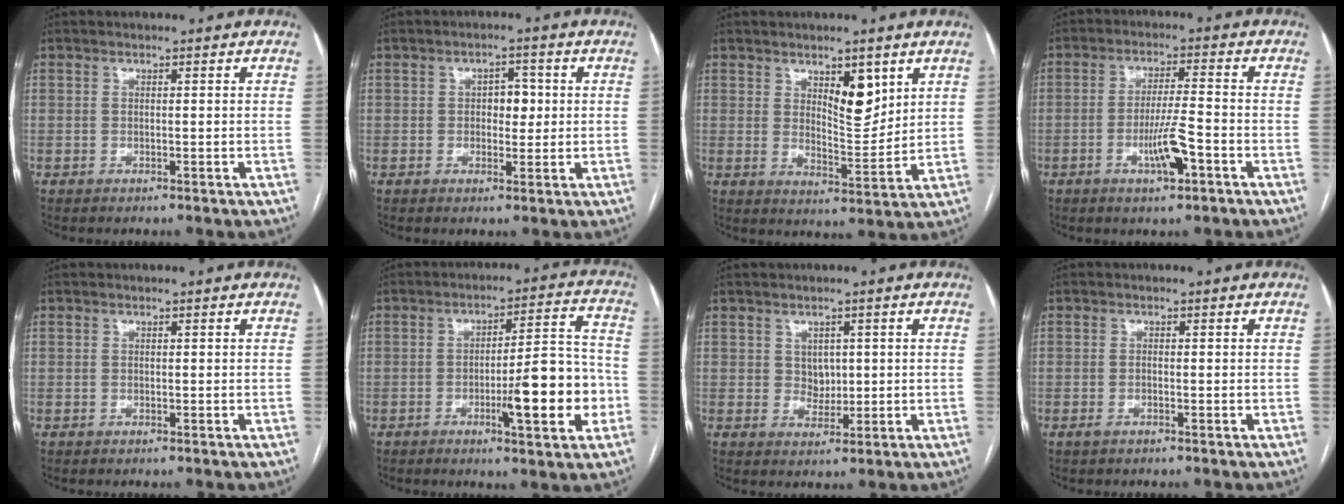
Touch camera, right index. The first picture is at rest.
{"total": 3.6, "force": [0.3, 2.2, 2.8], "torque": [-0.036, 0.009, 0.007]}
{"total": 6.7, "force": [3.4, 2.5, 5.2], "torque": [-0.086, -0.009, 0.060]}
{"total": 6.5, "force": [-2.9, 0.6, 5.8], "torque": [-0.110, -0.004, -0.051]}
{"total": 0.0}
{"total": 12.5, "force": [-3.8, 1.7, 11.8], "torque": [-0.170, 0.011, -0.052]}
{"total": 3.9, "force": [1.0, 3.6, 1.0], "torque": [-0.010, 0.008, 0.019]}
{"total": 0.9, "force": [-0.6, 0.2, 0.6], "torque": [-0.011, -0.001, -0.009]}